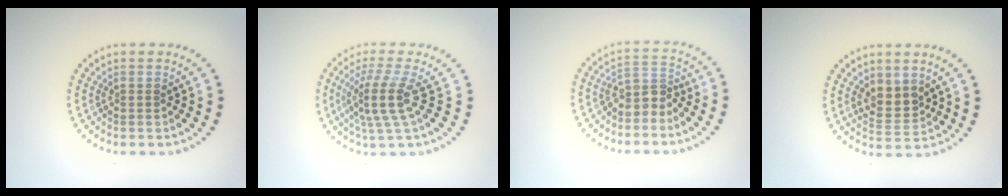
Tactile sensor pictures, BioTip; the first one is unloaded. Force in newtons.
{"total": 3.8, "press": 2.8, "slide": 2.6}
{"total": 2.6, "press": 2.0, "slide": 1.7}
{"total": 2.9, "press": 2.7, "slide": 1.1}